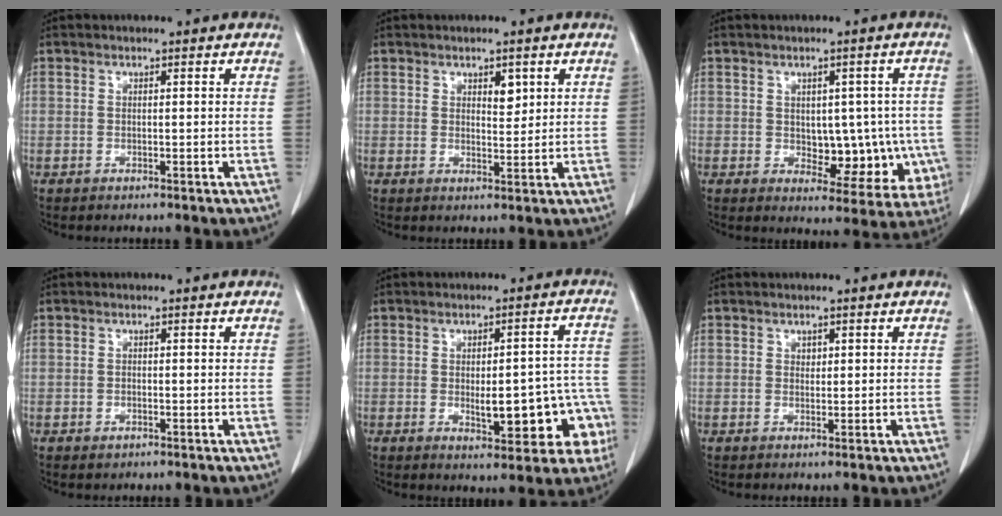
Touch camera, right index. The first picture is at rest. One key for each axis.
{"total": 2.4, "fx": 1.2, "fy": 1.1, "fz": 1.7, "tx": -0.024, "ty": -0.004, "tz": 0.021}
{"total": 9.6, "fx": -0.9, "fy": 5.7, "fz": 7.7, "tx": -0.074, "ty": 0.012, "tz": 0.005}
{"total": 0.7, "fx": -0.3, "fy": 0.5, "fz": 0.4, "tx": -0.009, "ty": 0.000, "tz": 0.002}
{"total": 12.8, "fx": -3.3, "fy": 4.8, "fz": 11.4, "tx": -0.106, "ty": 0.030, "tz": -0.030}
{"total": 0.8, "fx": 0.4, "fy": 0.6, "fz": 0.3, "tx": -0.001, "ty": -0.001, "tz": 0.005}